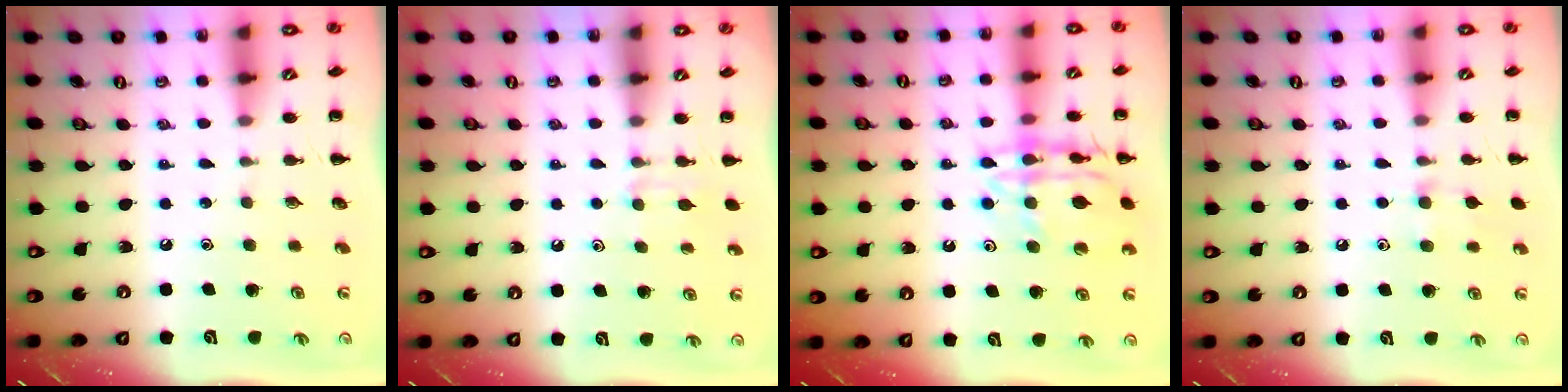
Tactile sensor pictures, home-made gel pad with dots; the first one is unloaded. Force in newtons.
{"total": 4.4, "press": 4.2, "slide": 1.4}
{"total": 15.4, "press": 15.3, "slide": 1.8}
{"total": 6.8, "press": 6.3, "slide": 2.5}